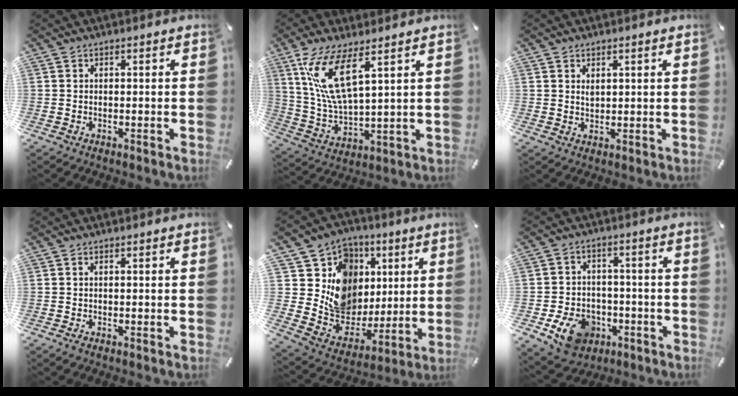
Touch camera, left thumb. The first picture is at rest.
{"total": 13.7, "force": [7.2, 4.5, 10.7], "torque": [-0.248, -0.024, 0.126]}
{"total": 1.6, "force": [1.1, 0.8, 0.8], "torque": [-0.008, -0.005, 0.019]}
{"total": 0.7, "force": [-0.1, 0.1, 0.7], "torque": [-0.011, -0.002, -0.003]}
{"total": 14.2, "force": [2.7, 13.4, 3.9], "torque": [-0.048, -0.036, 0.073]}
{"total": 10.4, "force": [-4.5, 7.9, 4.9], "torque": [-0.098, 0.032, -0.077]}